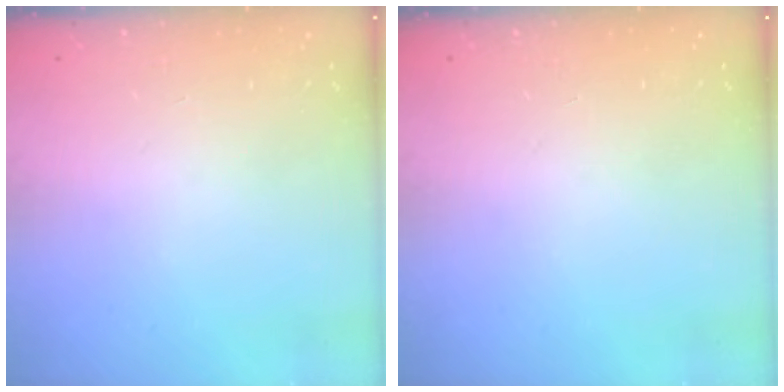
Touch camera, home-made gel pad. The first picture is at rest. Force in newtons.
{"total": 0.0}